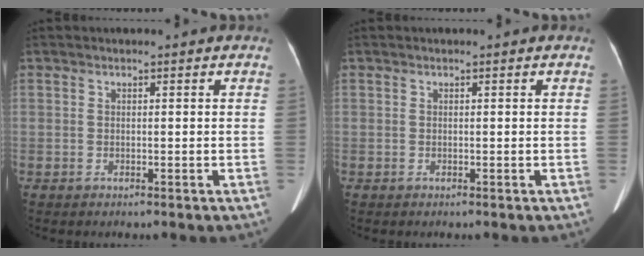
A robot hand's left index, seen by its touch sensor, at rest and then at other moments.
{"total": 0.0}